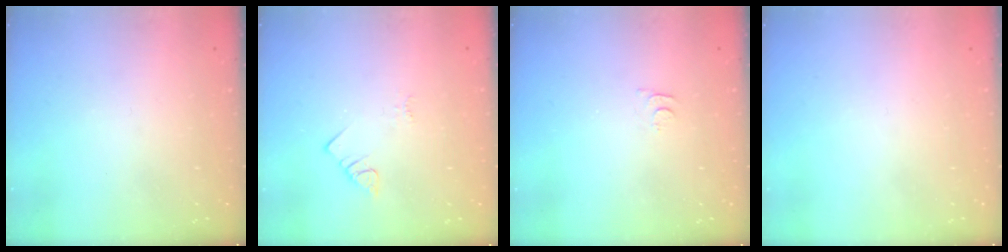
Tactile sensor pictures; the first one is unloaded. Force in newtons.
{"total": 2.0, "press": 2.0, "slide": 0.4}
{"total": 4.4, "press": 4.4, "slide": 0.4}
{"total": 1.5, "press": 1.5, "slide": 0.1}